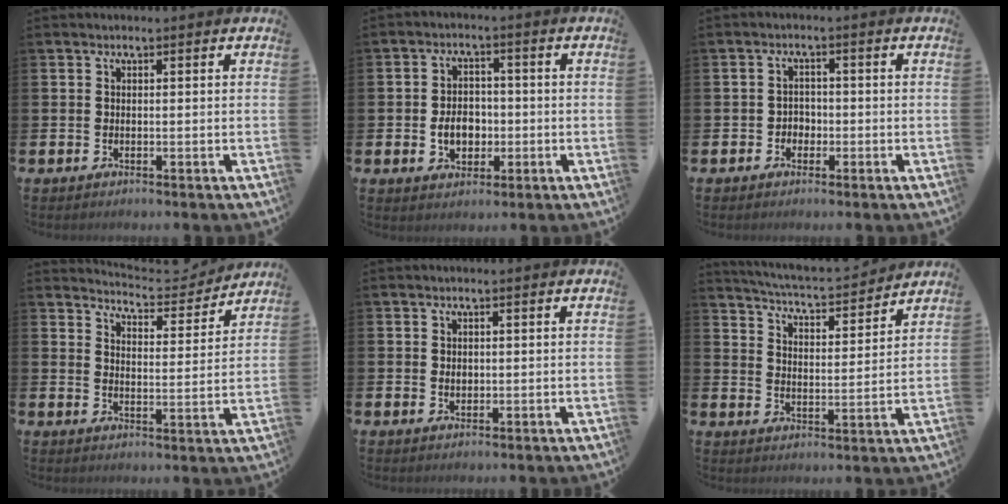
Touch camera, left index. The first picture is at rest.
{"total": 4.7, "force": [-0.9, 3.5, 2.9], "torque": [-0.042, 0.001, -0.024]}
{"total": 2.1, "force": [-1.0, 1.8, 0.5], "torque": [-0.012, 0.005, -0.024]}
{"total": 5.3, "force": [5.2, 0.8, 0.4], "torque": [-0.017, -0.042, 0.087]}
{"total": 1.0, "force": [0.3, 0.8, 0.6], "torque": [-0.003, 0.002, 0.002]}
{"total": 5.1, "force": [5.0, 0.0, 0.7], "torque": [-0.039, -0.045, 0.083]}